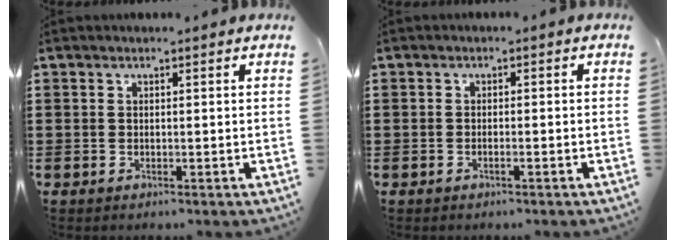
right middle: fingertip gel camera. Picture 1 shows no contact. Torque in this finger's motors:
{"motor_torque": [-0.06, -0.04, -0.03, -0.01]}